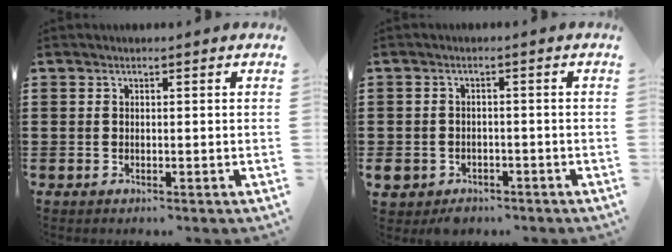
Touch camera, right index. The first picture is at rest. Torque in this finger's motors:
{"motor_torque": [0.15, 0.16, 0.14, 0.07]}